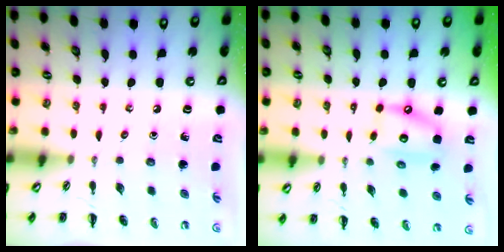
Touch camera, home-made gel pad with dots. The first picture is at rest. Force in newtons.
{"total": 10.9, "press": 10.7, "slide": 2.0}